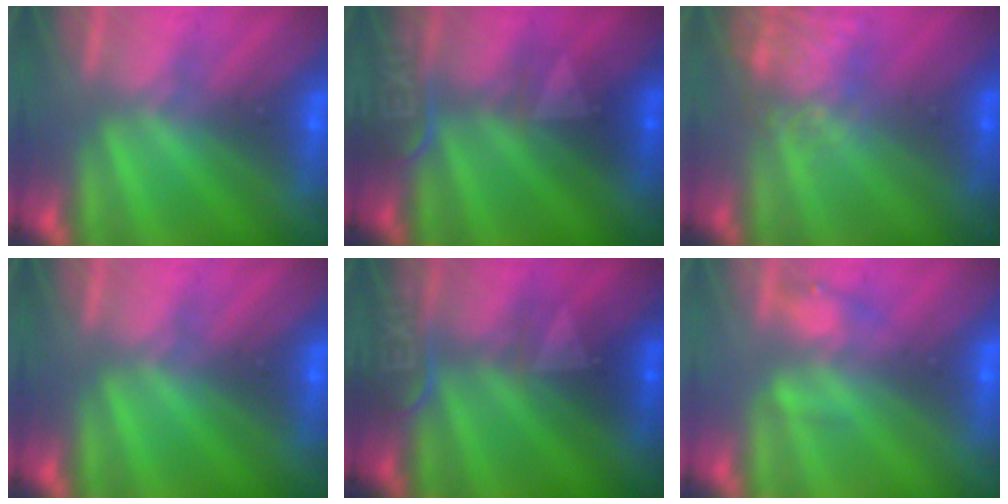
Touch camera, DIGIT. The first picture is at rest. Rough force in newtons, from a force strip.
{"total": 2.4}
{"total": 4.6}
{"total": 0.0}
{"total": 2.4}
{"total": 2.2}